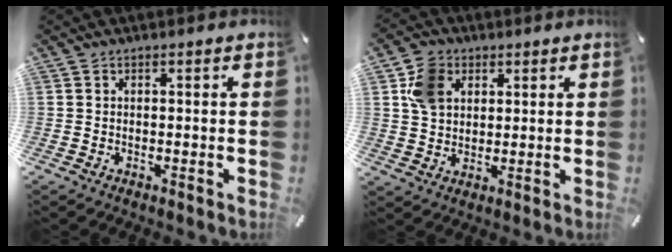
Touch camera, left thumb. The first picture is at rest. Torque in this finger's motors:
{"motor_torque": [0.35, -0.29, -0.03, -0.18, -0.04]}